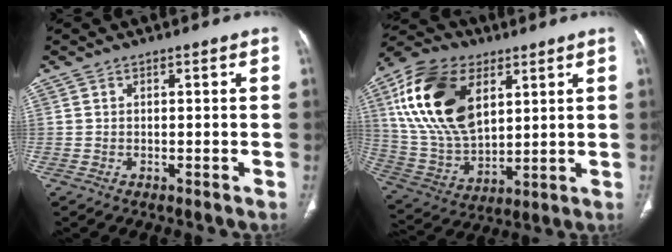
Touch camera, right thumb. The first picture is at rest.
{"total": 21.9, "force": [7.5, 13.1, 15.9], "torque": [-0.291, -0.019, 0.143]}